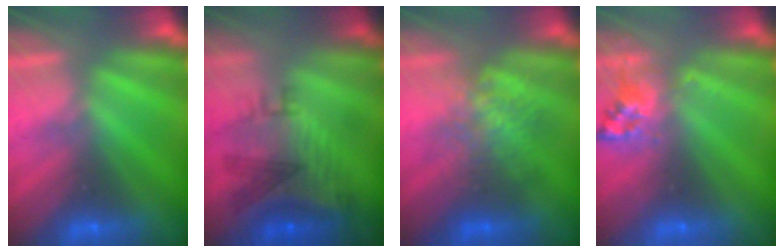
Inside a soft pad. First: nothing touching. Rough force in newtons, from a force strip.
{"total": 7.5}
{"total": 2.2}
{"total": 2.6}